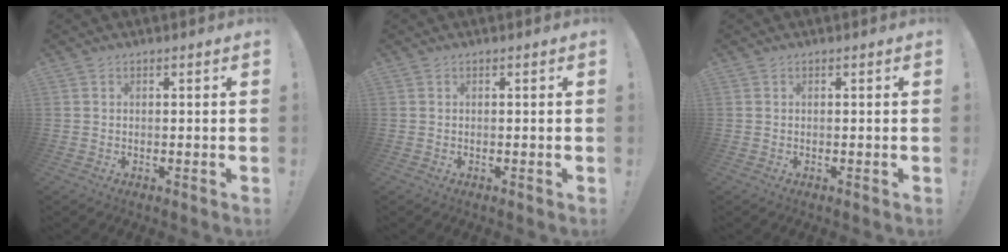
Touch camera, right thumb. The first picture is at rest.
{"total": 0.0}
{"total": 0.0}